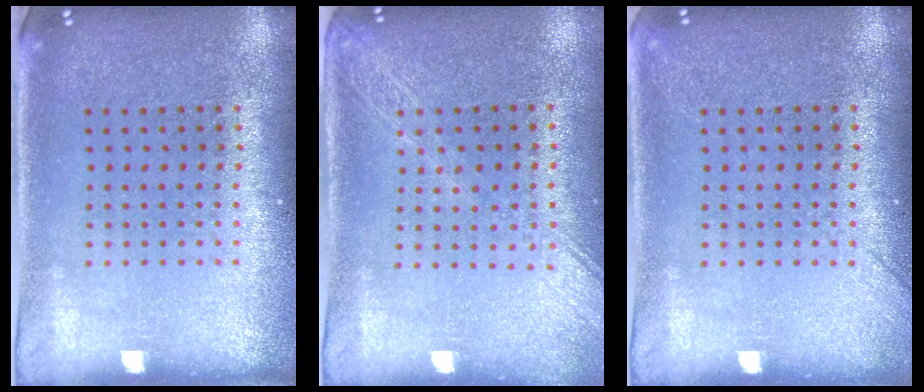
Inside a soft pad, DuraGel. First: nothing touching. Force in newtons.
{"total": 1.9, "press": 1.7, "slide": 1.0}
{"total": 1.1, "press": 1.1, "slide": 0.3}